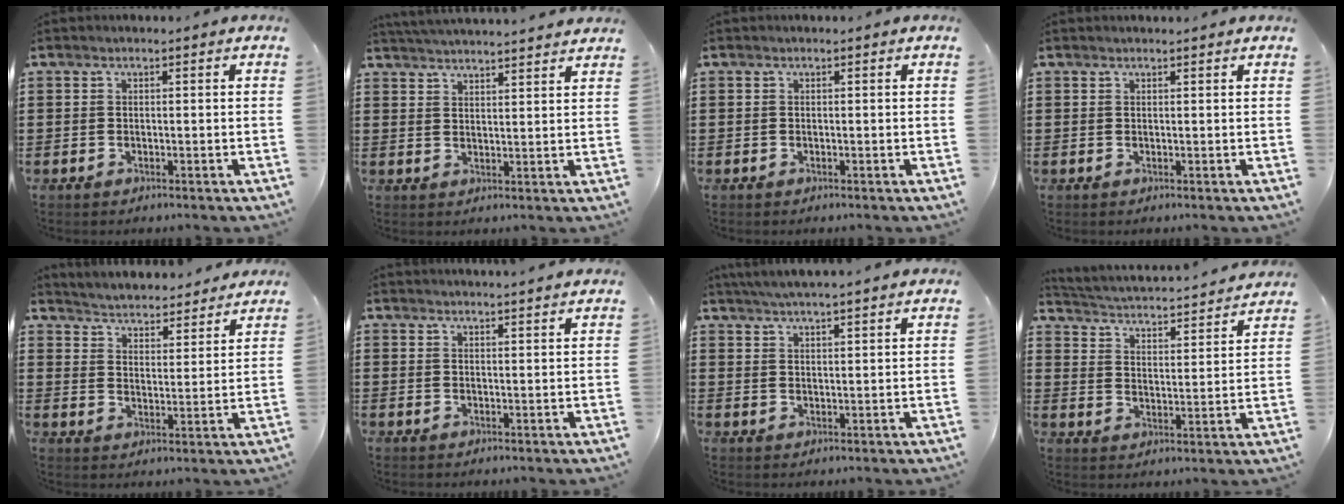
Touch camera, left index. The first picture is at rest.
{"total": 3.5, "force": [3.5, -0.6, 0.2], "torque": [-0.015, -0.014, 0.062]}
{"total": 0.0}
{"total": 0.6, "force": [0.6, -0.1, 0.2], "torque": [-0.005, -0.002, 0.012]}
{"total": 4.2, "force": [4.1, -0.3, -0.3], "torque": [-0.017, -0.038, 0.067]}
{"total": 2.5, "force": [2.4, -0.6, 0.1], "torque": [-0.007, -0.009, 0.046]}
{"total": 4.0, "force": [3.8, -0.6, 0.9], "torque": [-0.029, -0.013, 0.068]}
{"total": 2.3, "force": [2.3, -0.2, 0.4], "torque": [-0.026, -0.030, 0.026]}